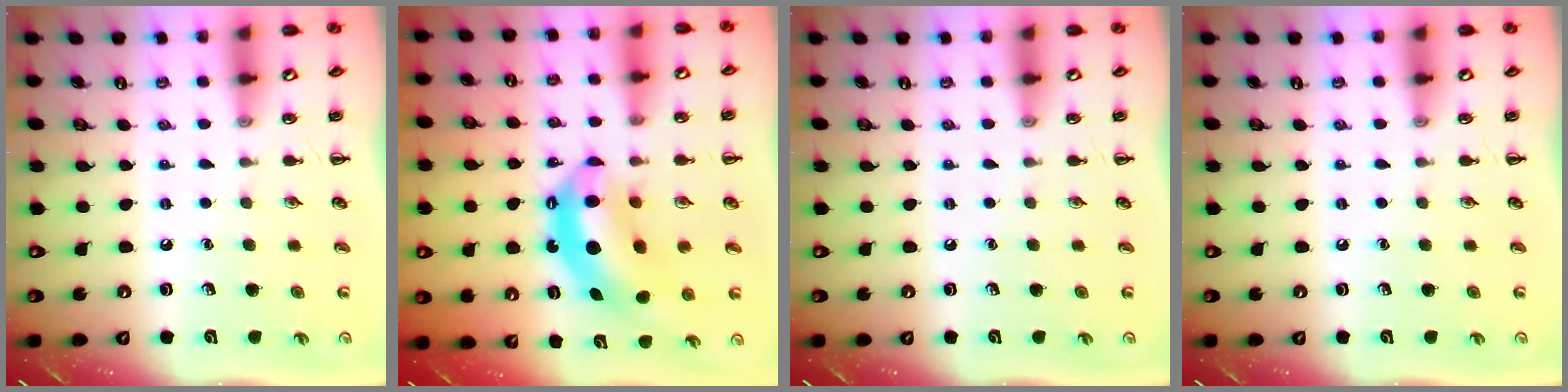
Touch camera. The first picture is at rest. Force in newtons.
{"total": 11.0, "press": 10.6, "slide": 2.9}
{"total": 0.0}
{"total": 0.0}